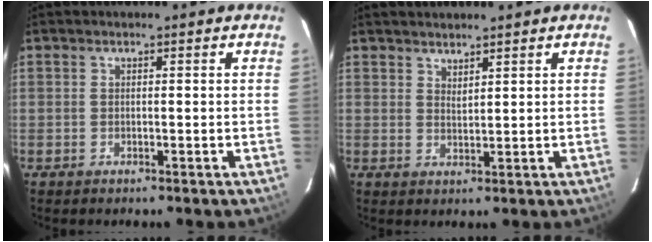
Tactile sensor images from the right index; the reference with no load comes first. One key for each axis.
{"total": 2.5, "fx": 2.4, "fy": 0.4, "fz": 0.8, "tx": -0.011, "ty": 0.003, "tz": 0.041}